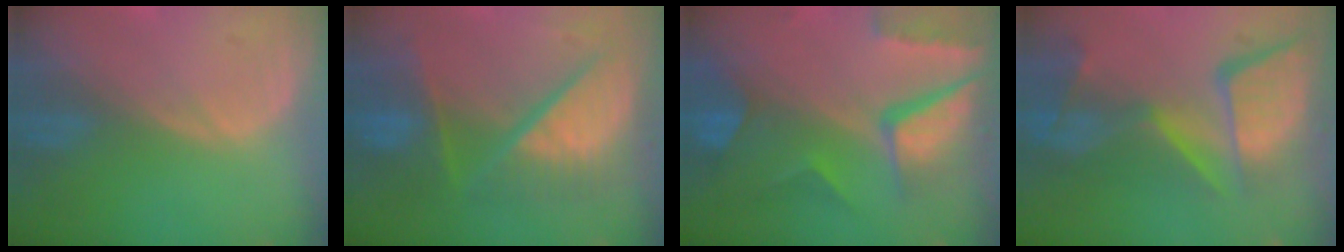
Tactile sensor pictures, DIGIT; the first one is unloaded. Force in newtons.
{"total": 10.7, "press": 10.6, "slide": 1.4}
{"total": 10.5, "press": 8.7, "slide": 6.0}
{"total": 13.7, "press": 11.3, "slide": 7.8}